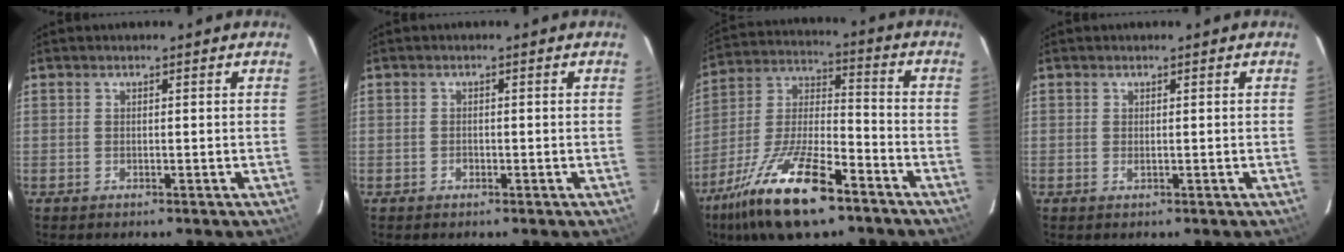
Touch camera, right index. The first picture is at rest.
{"total": 1.0, "force": [-0.5, 0.8, 0.4], "torque": [-0.007, 0.002, -0.008]}
{"total": 20.3, "force": [-12.6, 6.7, 14.4], "torque": [-0.293, -0.021, -0.232]}
{"total": 0.6, "force": [0.0, 0.1, 0.6], "torque": [-0.012, 0.000, 0.001]}